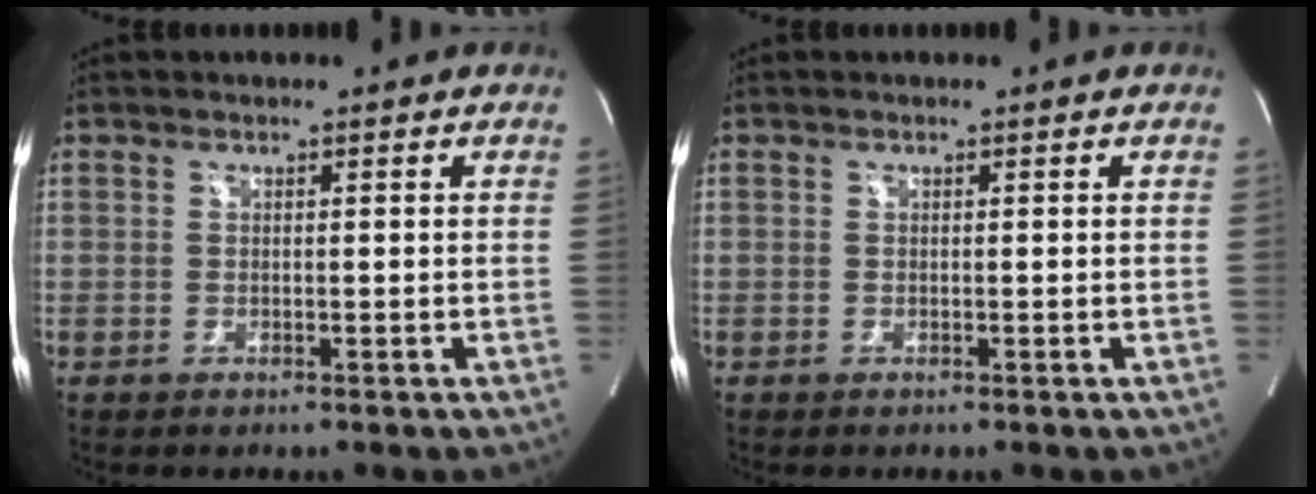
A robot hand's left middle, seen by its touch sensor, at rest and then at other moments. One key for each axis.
{"total": 0.0}